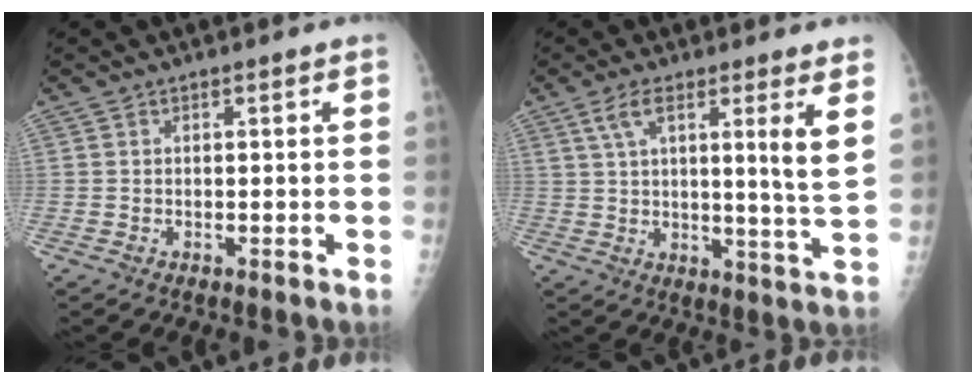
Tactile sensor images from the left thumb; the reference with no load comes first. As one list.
[{"total": 10.3, "force": [4.5, 0.4, 9.3], "torque": [-0.160, -0.034, 0.070]}]